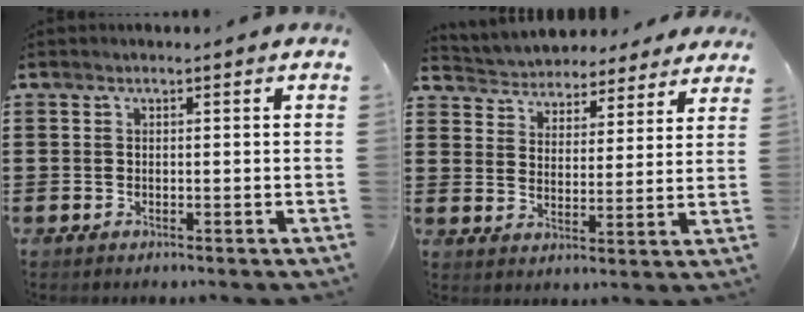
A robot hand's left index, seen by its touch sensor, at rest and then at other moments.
{"total": 4.0, "force": [3.8, 0.6, -0.6], "torque": [-0.013, -0.026, 0.064]}